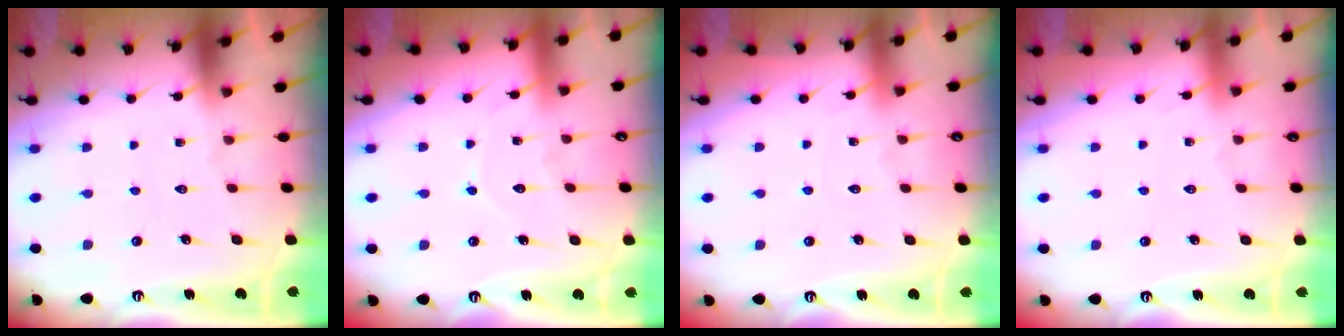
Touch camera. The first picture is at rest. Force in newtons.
{"total": 6.3, "press": 6.3, "slide": 0.7}
{"total": 2.7, "press": 2.7, "slide": 0.3}
{"total": 2.1, "press": 2.1, "slide": 0.3}